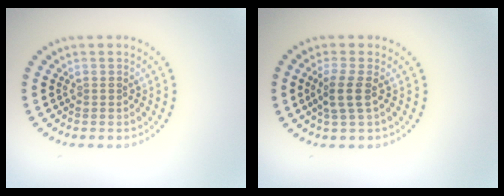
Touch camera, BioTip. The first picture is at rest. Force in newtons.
{"total": 2.2, "press": 1.9, "slide": 1.2}